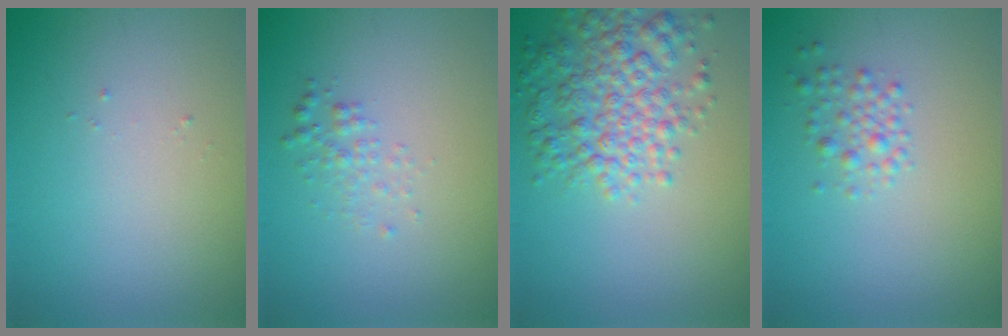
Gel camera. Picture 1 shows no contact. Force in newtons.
{"total": 1.3, "press": 1.3, "slide": 0.0}
{"total": 5.6, "press": 5.6, "slide": 0.2}
{"total": 1.7, "press": 1.7, "slide": 0.1}